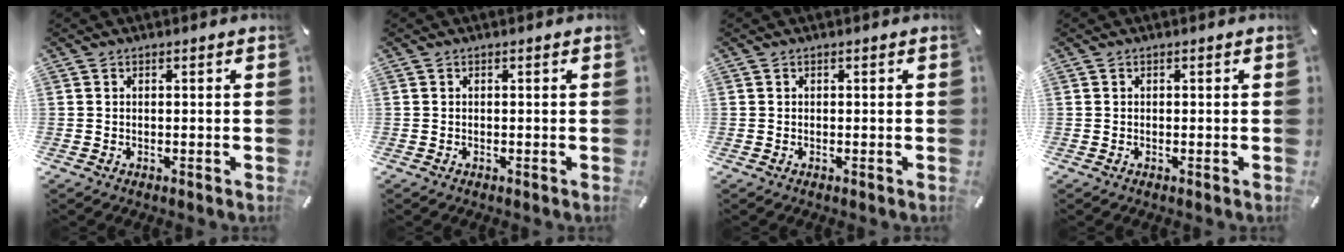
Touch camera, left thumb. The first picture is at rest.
{"total": 0.0}
{"total": 0.0}
{"total": 0.0}